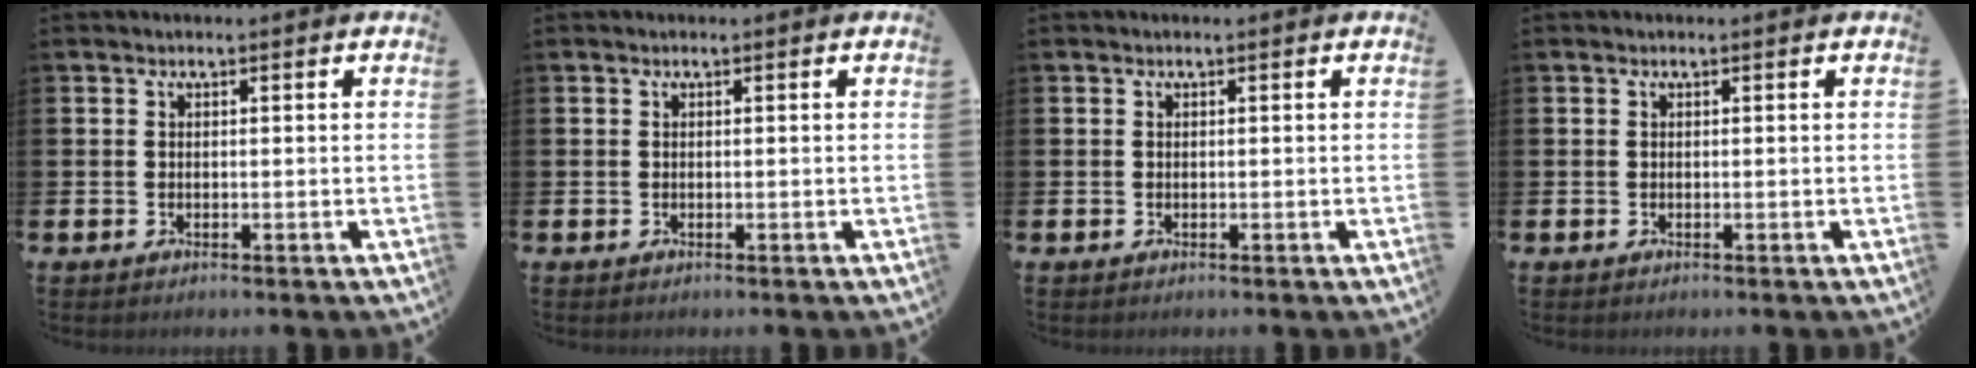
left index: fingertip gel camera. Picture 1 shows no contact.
{"total": 0.0}
{"total": 0.0}
{"total": 0.0}